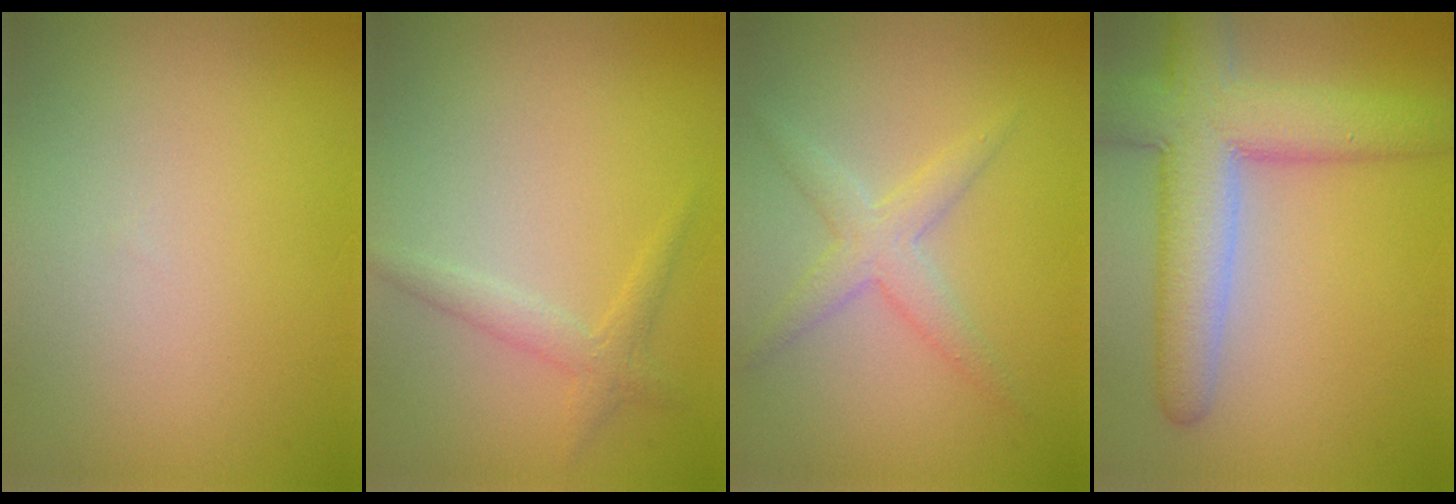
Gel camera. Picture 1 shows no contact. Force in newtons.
{"total": 1.9, "press": 1.9, "slide": 0.2}
{"total": 2.7, "press": 2.7, "slide": 0.1}
{"total": 8.1, "press": 8.1, "slide": 0.7}